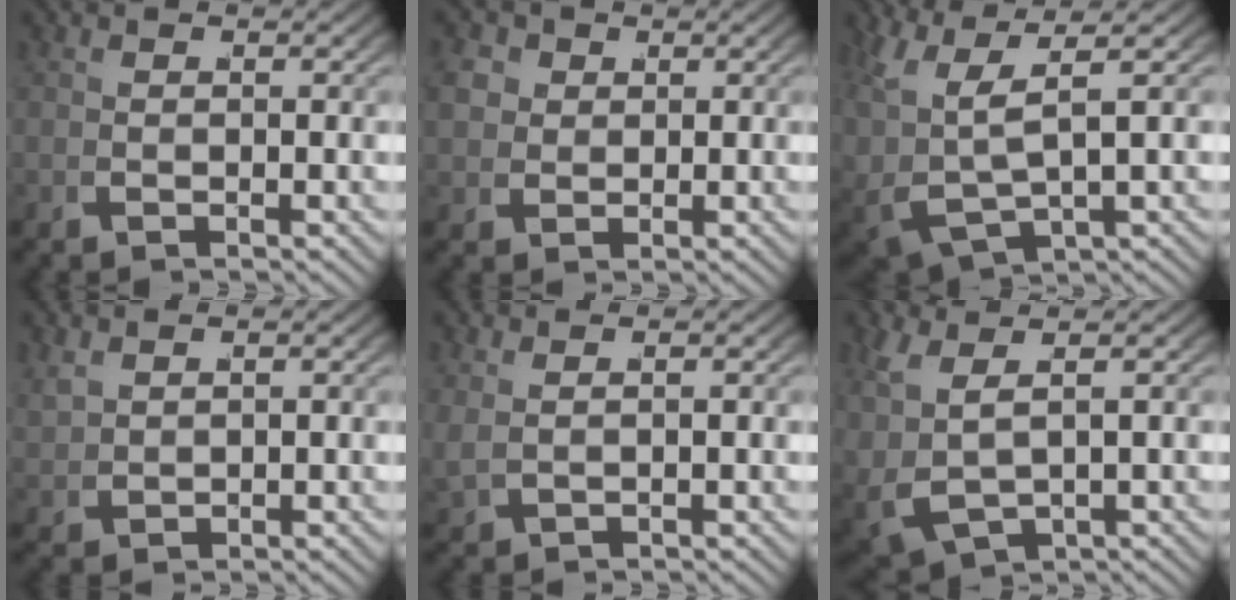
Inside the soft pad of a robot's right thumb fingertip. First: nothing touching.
{"total": 5.6, "force": [1.3, 4.7, 2.7], "torque": [-0.064, -0.011, 0.027]}
{"total": 8.5, "force": [1.9, 5.4, 6.3], "torque": [-0.145, -0.016, 0.045]}
{"total": 1.7, "force": [1.2, 0.8, 0.8], "torque": [-0.020, -0.001, 0.035]}
{"total": 1.0, "force": [0.9, 0.0, 0.5], "torque": [-0.017, 0.005, 0.024]}
{"total": 4.7, "force": [0.4, 2.8, 3.7], "torque": [-0.091, -0.013, 0.032]}